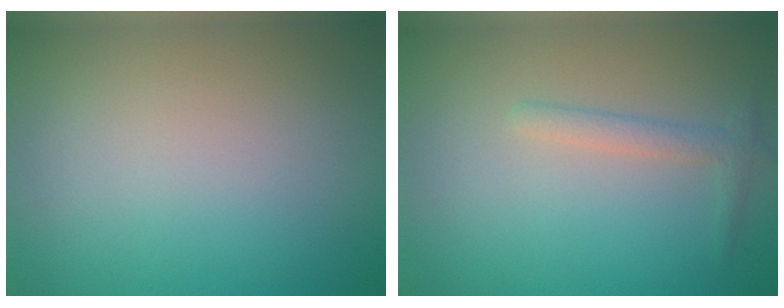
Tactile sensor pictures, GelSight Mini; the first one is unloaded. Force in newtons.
{"total": 1.6, "press": 1.6, "slide": 0.1}